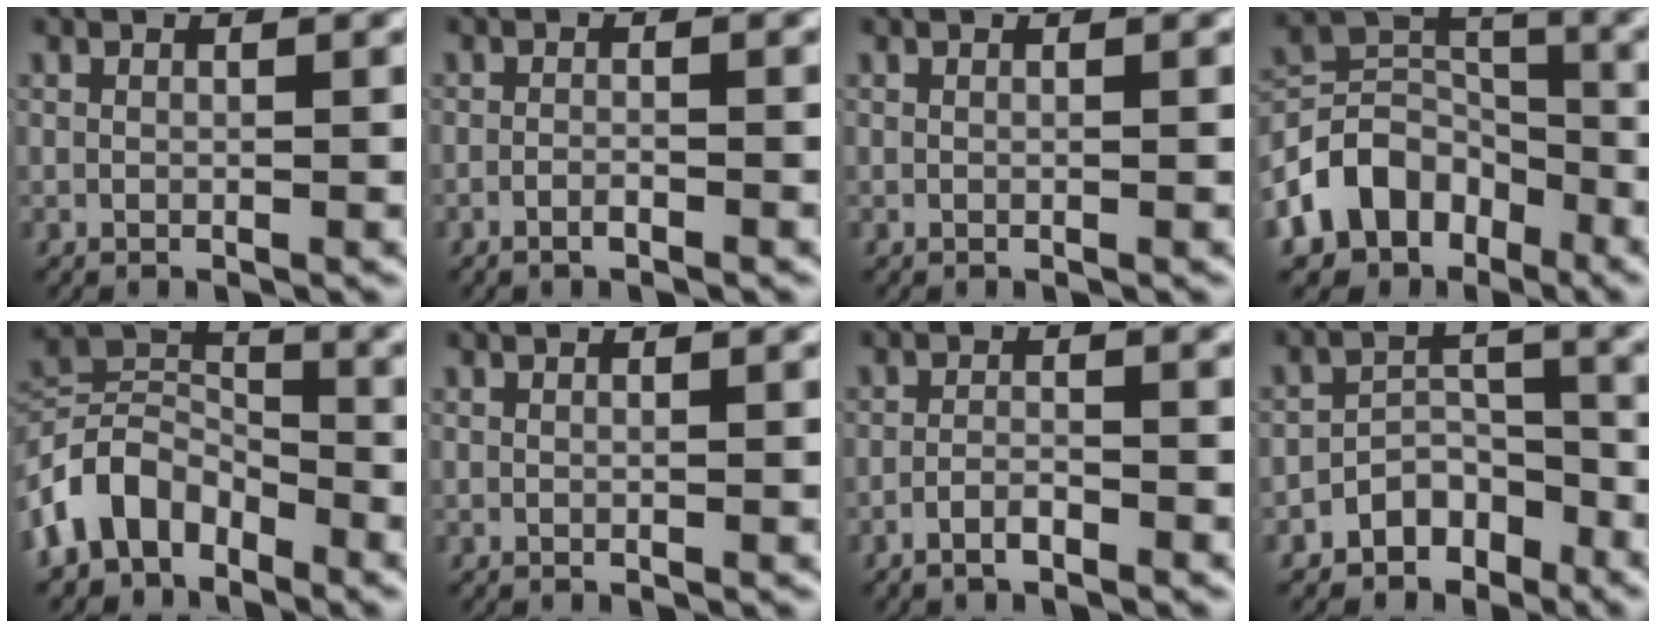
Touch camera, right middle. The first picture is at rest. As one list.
[{"total": 1.4, "force": [-1.2, 0.3, 0.6], "torque": [-0.013, -0.001, -0.024]}, {"total": 0.0}, {"total": 12.3, "force": [-3.9, 9.6, 6.7], "torque": [-0.116, -0.025, -0.064]}, {"total": 9.5, "force": [-2.6, 7.3, 5.6], "torque": [-0.102, -0.019, -0.049]}, {"total": 0.0}, {"total": 2.3, "force": [-2.0, 0.7, 0.9], "torque": [-0.016, -0.002, -0.040]}, {"total": 5.7, "force": [-4.3, 3.3, 1.6], "torque": [-0.010, -0.008, -0.076]}]